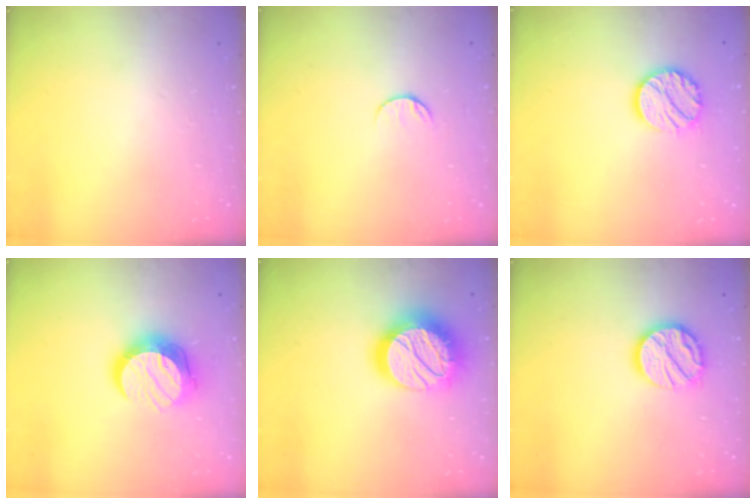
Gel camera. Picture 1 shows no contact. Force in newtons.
{"total": 6.1, "press": 6.1, "slide": 0.7}
{"total": 11.6, "press": 11.6, "slide": 0.5}
{"total": 12.4, "press": 12.4, "slide": 0.5}
{"total": 20.9, "press": 20.8, "slide": 1.4}
{"total": 13.5, "press": 13.5, "slide": 1.2}